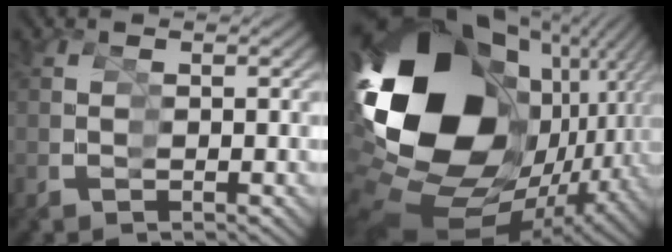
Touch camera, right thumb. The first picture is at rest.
{"total": 28.9, "force": [-1.9, 18.4, 22.2], "torque": [-0.400, -0.048, -0.001]}